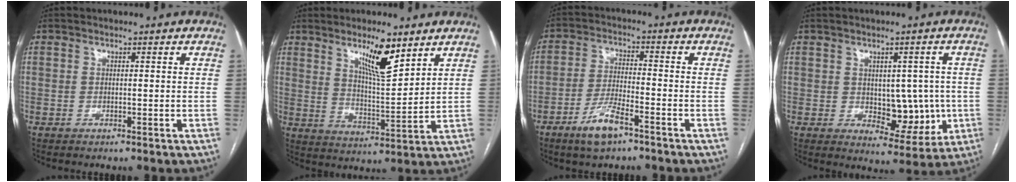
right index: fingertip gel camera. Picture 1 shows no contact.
{"total": 9.3, "force": [6.1, 1.5, 6.8], "torque": [-0.123, -0.010, 0.109]}
{"total": 6.9, "force": [-4.5, 1.6, 4.9], "torque": [-0.102, -0.005, -0.082]}
{"total": 8.1, "force": [-0.3, 4.7, 6.5], "torque": [-0.070, 0.006, 0.012]}